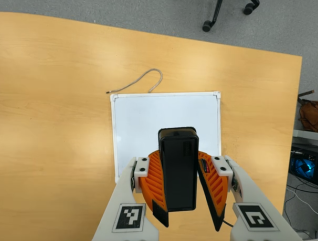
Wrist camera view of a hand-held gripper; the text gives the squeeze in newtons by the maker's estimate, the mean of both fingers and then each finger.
{"total": 7.6, "left": 8.6, "right": 6.6}